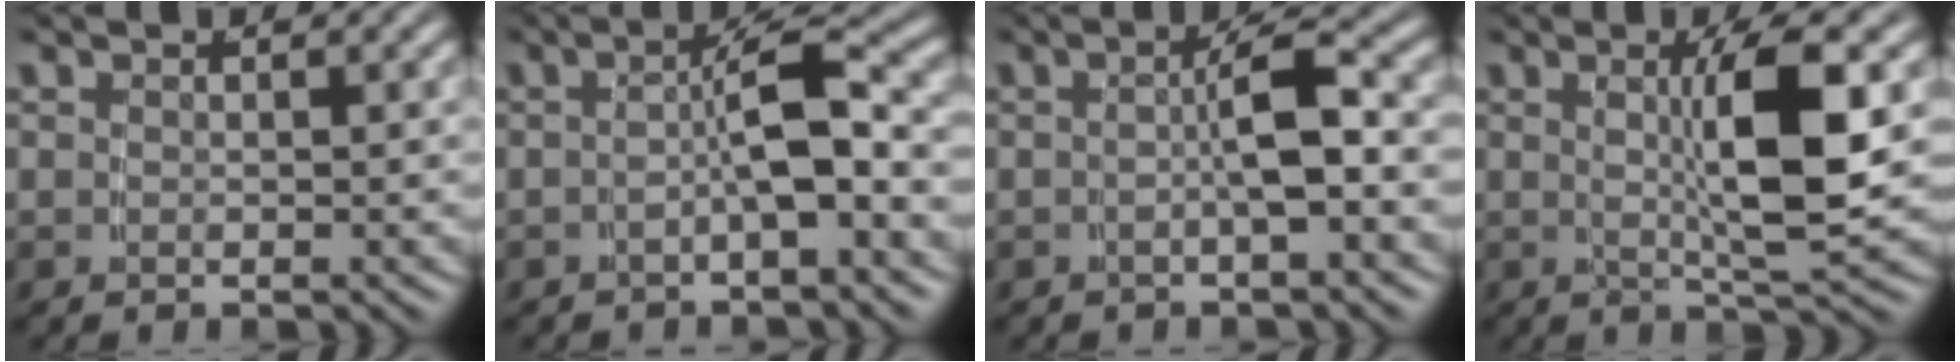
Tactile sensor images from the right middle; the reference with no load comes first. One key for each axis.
{"total": 3.7, "fx": -1.5, "fy": 0.1, "fz": 3.4, "tx": -0.045, "ty": 0.006, "tz": -0.022}
{"total": 3.2, "fx": -0.8, "fy": -0.2, "fz": 3.1, "tx": -0.041, "ty": 0.006, "tz": -0.013}
{"total": 5.9, "fx": 0.9, "fy": 0.4, "fz": 5.8, "tx": -0.099, "ty": -0.005, "tz": 0.018}